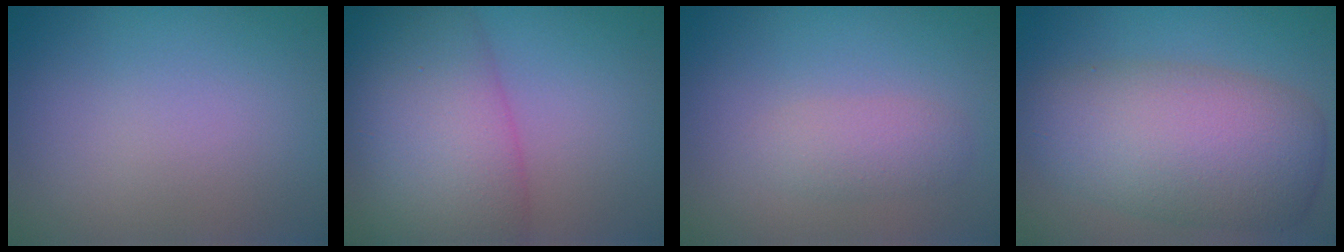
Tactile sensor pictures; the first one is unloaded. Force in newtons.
{"total": 10.2, "press": 10.2, "slide": 0.4}
{"total": 1.9, "press": 1.9, "slide": 0.1}
{"total": 8.8, "press": 8.8, "slide": 0.4}